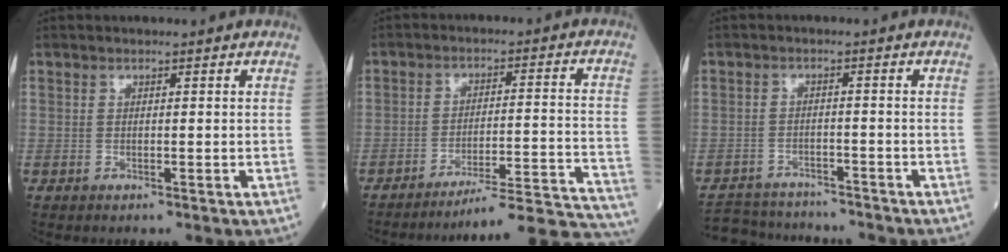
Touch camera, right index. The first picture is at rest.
{"total": 20.1, "force": [-19.5, -1.3, 4.6], "torque": [-0.004, 0.010, -0.259]}
{"total": 9.0, "force": [-8.6, 2.4, 1.4], "torque": [-0.021, 0.007, -0.128]}